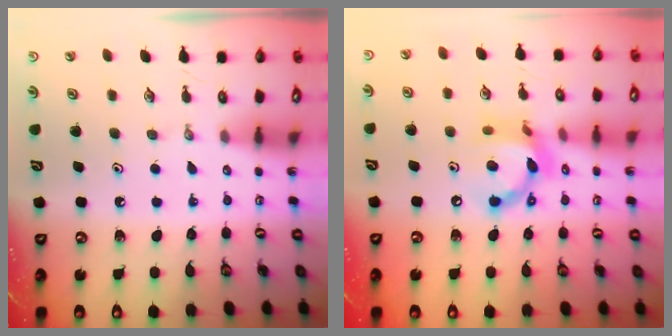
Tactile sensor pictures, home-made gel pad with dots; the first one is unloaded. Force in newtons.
{"total": 13.1, "press": 13.1, "slide": 0.8}